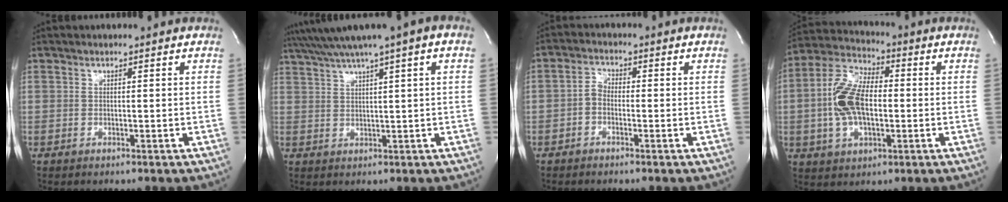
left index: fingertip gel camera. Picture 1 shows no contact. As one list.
[{"total": 8.8, "force": [5.7, -0.5, 6.7], "torque": [-0.115, 0.040, 0.093]}, {"total": 2.4, "force": [-1.1, 1.5, 1.6], "torque": [-0.030, 0.001, -0.023]}, {"total": 11.9, "force": [-0.8, 5.9, 10.3], "torque": [-0.228, 0.014, -0.013]}]